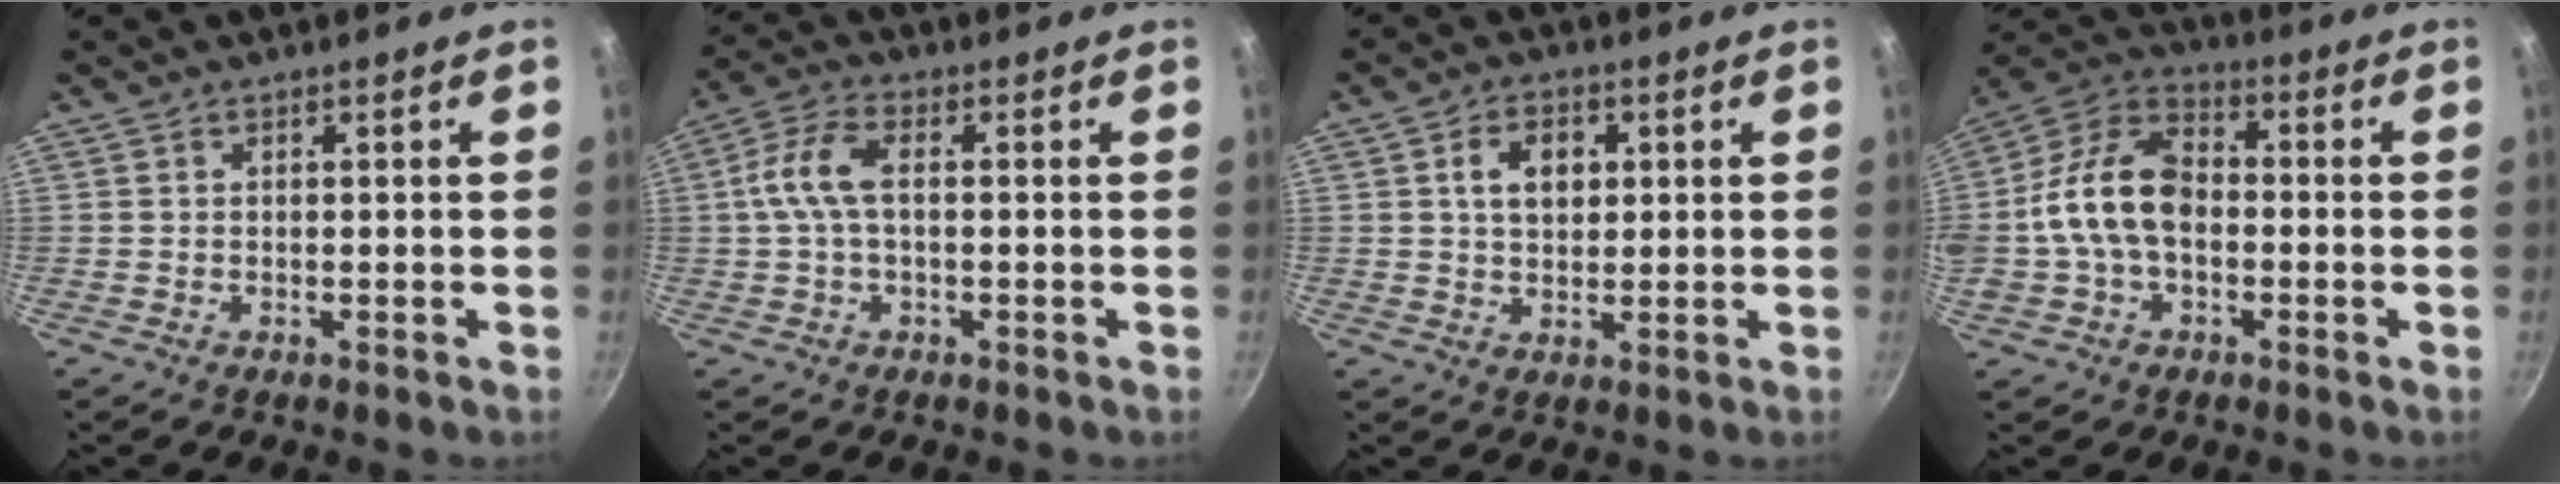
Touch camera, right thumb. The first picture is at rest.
{"total": 7.3, "force": [0.4, 3.5, 6.5], "torque": [-0.147, 0.022, 0.000]}
{"total": 6.4, "force": [1.6, 4.5, 4.3], "torque": [-0.052, 0.002, 0.025]}
{"total": 14.2, "force": [-1.2, 9.2, 10.7], "torque": [-0.181, 0.042, -0.040]}